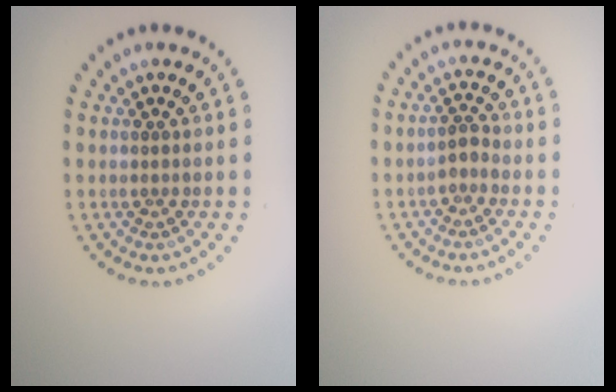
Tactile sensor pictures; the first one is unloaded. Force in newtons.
{"total": 1.2, "press": 1.0, "slide": 0.7}